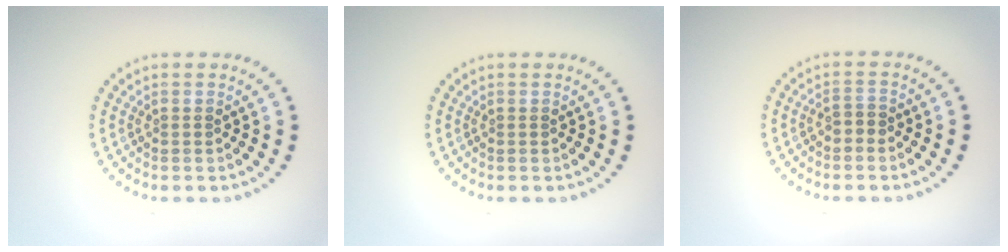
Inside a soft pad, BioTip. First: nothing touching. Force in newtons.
{"total": 0.0}
{"total": 1.0, "press": 0.9, "slide": 0.5}